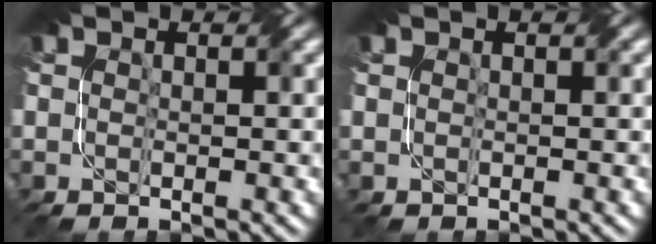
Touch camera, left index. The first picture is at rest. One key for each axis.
{"total": 0.7, "fx": 0.4, "fy": -0.2, "fz": -0.6, "tx": 0.006, "ty": 0.005, "tz": 0.004}